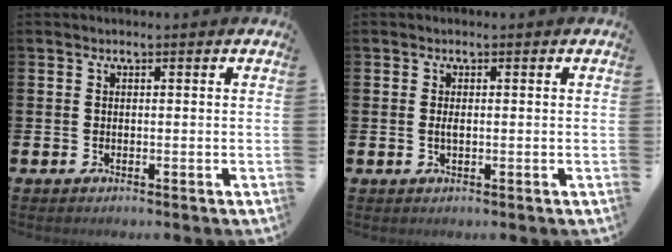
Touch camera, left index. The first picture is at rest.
{"total": 1.1, "force": [0.1, 0.4, 1.0], "torque": [-0.012, 0.000, -0.002]}